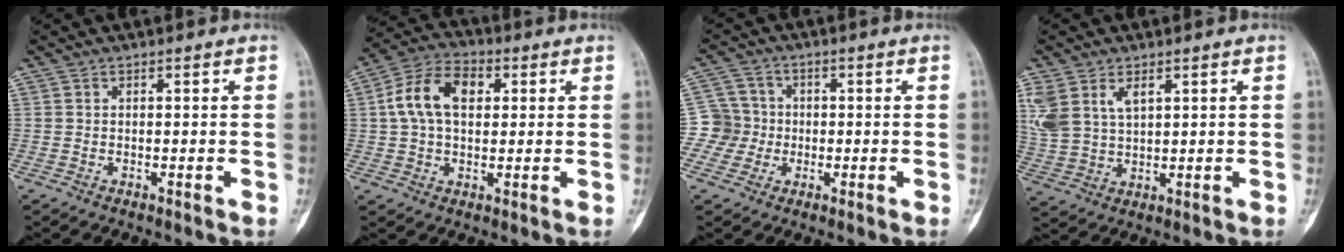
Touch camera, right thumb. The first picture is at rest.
{"total": 11.1, "force": [2.3, 7.2, 8.2], "torque": [-0.146, 0.021, 0.035]}
{"total": 6.1, "force": [-1.1, 6.0, 0.3], "torque": [0.027, 0.014, -0.030]}
{"total": 9.9, "force": [4.3, 6.0, 6.6], "torque": [-0.147, -0.004, 0.101]}